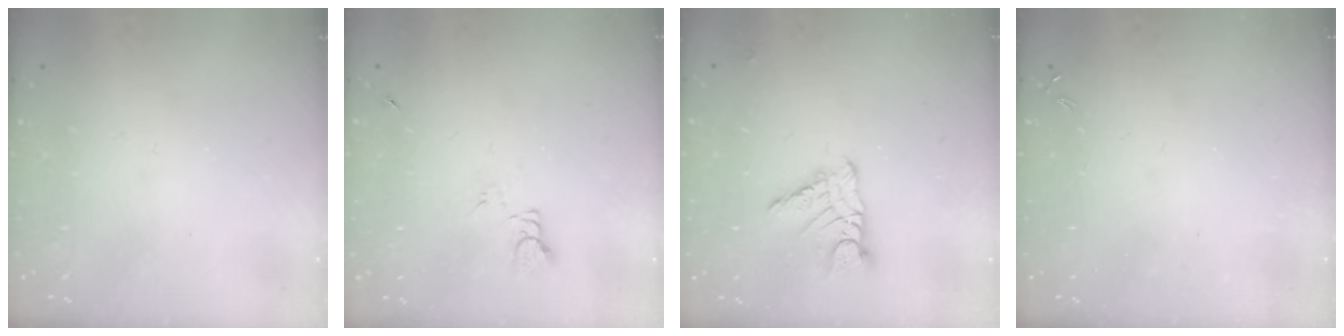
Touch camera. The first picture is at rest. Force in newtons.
{"total": 3.4, "press": 3.4, "slide": 0.4}
{"total": 9.2, "press": 9.2, "slide": 0.6}
{"total": 0.0}